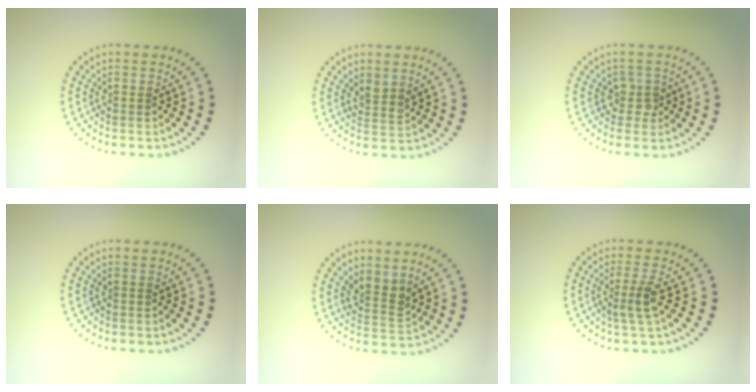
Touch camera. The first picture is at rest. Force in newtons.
{"total": 1.4, "press": 1.1, "slide": 0.8}
{"total": 1.3, "press": 1.1, "slide": 0.7}
{"total": 0.0}
{"total": 2.5, "press": 1.9, "slide": 1.7}
{"total": 2.4, "press": 1.8, "slide": 1.6}